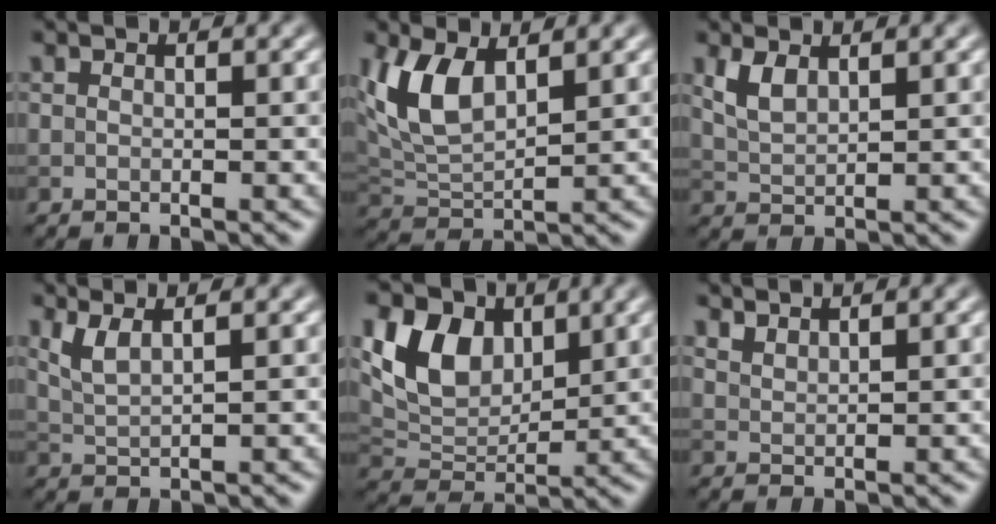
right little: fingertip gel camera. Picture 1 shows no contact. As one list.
[{"total": 6.0, "force": [2.5, 2.9, 4.6], "torque": [-0.107, 0.000, 0.051]}, {"total": 2.3, "force": [1.4, 1.0, 1.6], "torque": [-0.041, 0.000, 0.032]}, {"total": 2.4, "force": [1.3, 0.7, 1.8], "torque": [-0.038, -0.002, 0.029]}, {"total": 6.6, "force": [2.9, 4.4, 4.0], "torque": [-0.079, -0.005, 0.051]}, {"total": 2.0, "force": [1.9, 0.3, 0.5], "torque": [-0.006, 0.000, 0.033]}]